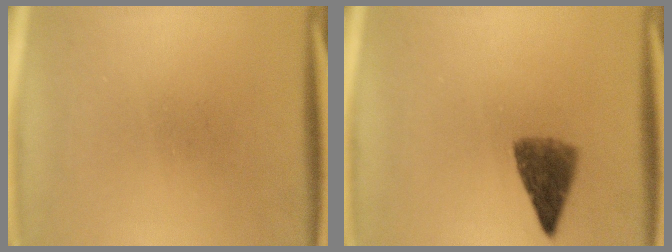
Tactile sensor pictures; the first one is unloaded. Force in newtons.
{"total": 5.4}